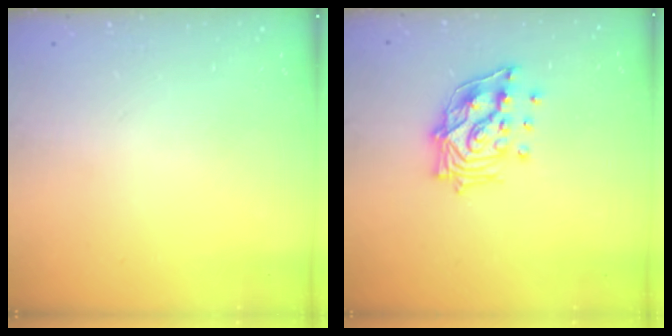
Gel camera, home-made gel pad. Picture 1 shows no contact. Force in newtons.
{"total": 14.5, "press": 14.4, "slide": 1.6}